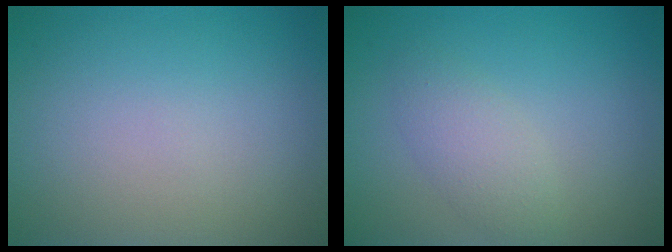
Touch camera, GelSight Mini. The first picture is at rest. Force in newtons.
{"total": 2.4, "press": 2.4, "slide": 0.0}